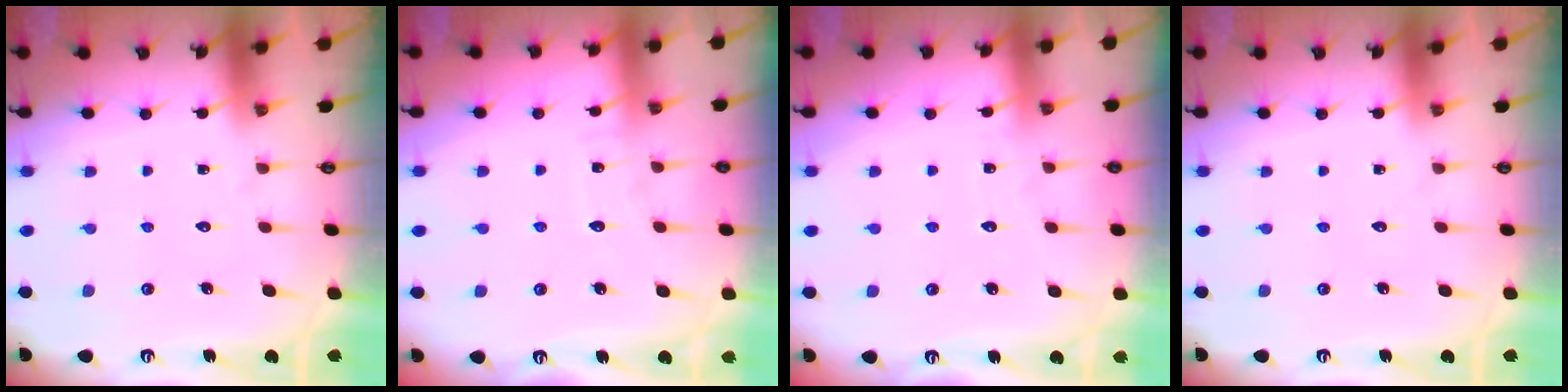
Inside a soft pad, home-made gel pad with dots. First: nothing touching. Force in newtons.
{"total": 5.3, "press": 5.2, "slide": 0.6}
{"total": 2.9, "press": 2.9, "slide": 0.3}
{"total": 0.0}